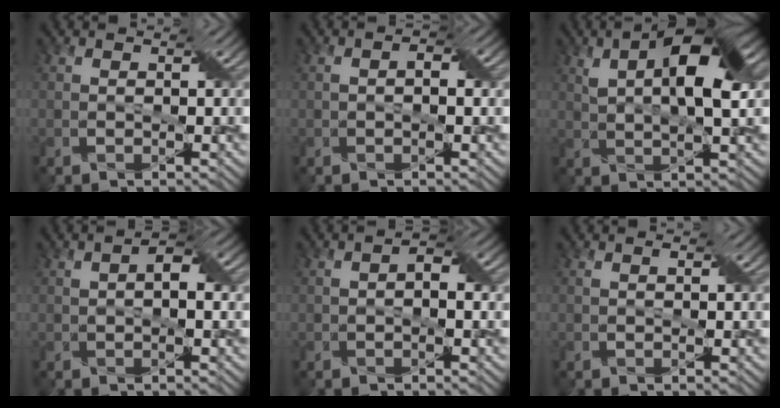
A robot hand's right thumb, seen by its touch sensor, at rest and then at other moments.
{"total": 2.1, "force": [0.1, 0.9, 1.8], "torque": [-0.033, 0.004, 0.002]}
{"total": 10.1, "force": [3.3, 3.6, 8.8], "torque": [-0.157, 0.010, 0.054]}
{"total": 3.1, "force": [0.5, 1.5, 2.7], "torque": [-0.049, 0.008, 0.007]}
{"total": 2.6, "force": [0.1, 1.3, 2.3], "torque": [-0.041, 0.004, 0.001]}
{"total": 0.6, "force": [0.3, 0.1, 0.5], "torque": [-0.011, 0.003, 0.006]}